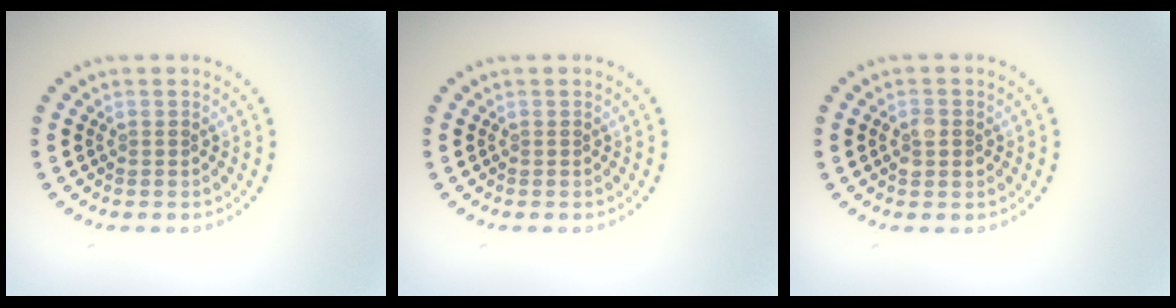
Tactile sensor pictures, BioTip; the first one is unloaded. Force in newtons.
{"total": 0.0}
{"total": 2.1, "press": 2.1, "slide": 0.1}